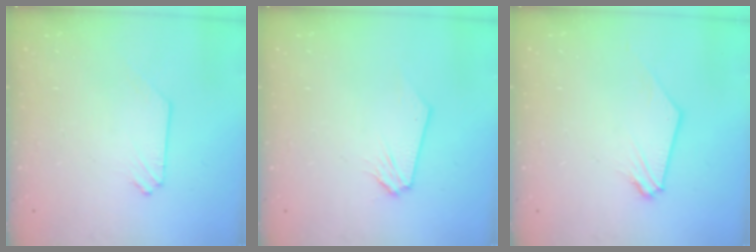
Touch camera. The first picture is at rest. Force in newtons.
{"total": 0.0}
{"total": 0.0}